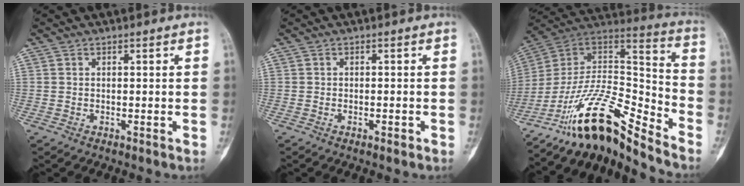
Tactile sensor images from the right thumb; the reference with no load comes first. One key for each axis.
{"total": 1.3, "fx": -0.7, "fy": 0.4, "fz": 0.9, "tx": -0.016, "ty": 0.005, "tz": -0.010}
{"total": 19.0, "fx": -15.0, "fy": 4.5, "fz": 10.8, "tx": -0.165, "ty": 0.125, "tz": -0.265}